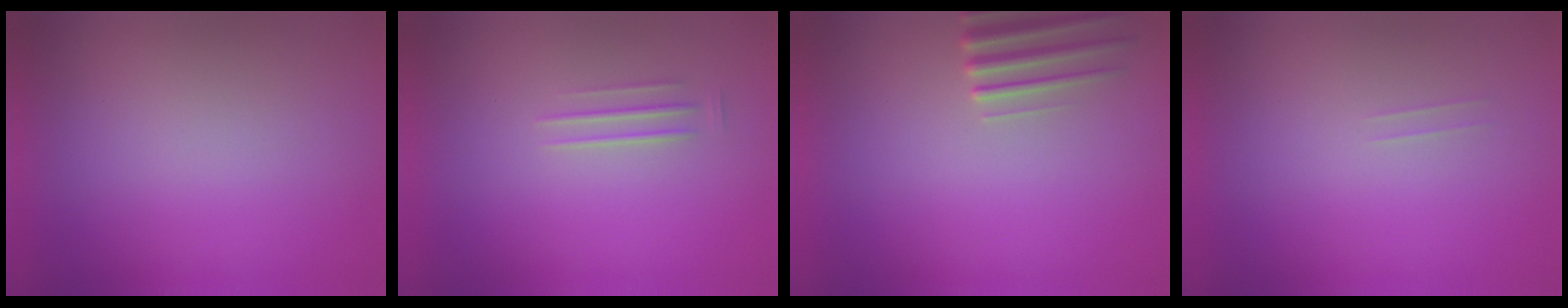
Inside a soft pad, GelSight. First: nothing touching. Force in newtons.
{"total": 1.6}
{"total": 2.9}
{"total": 1.0}